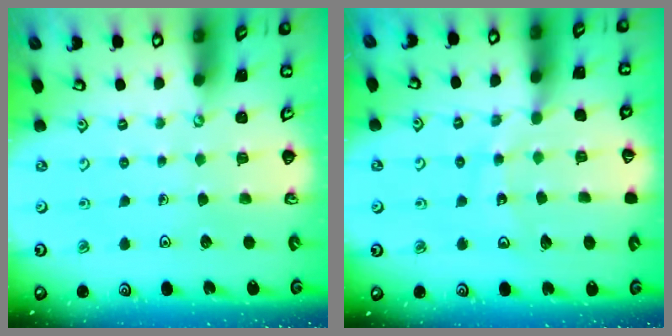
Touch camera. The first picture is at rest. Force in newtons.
{"total": 10.9, "press": 10.8, "slide": 1.4}